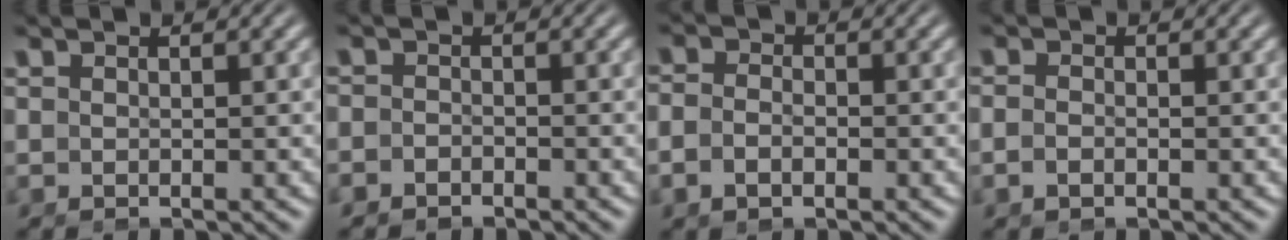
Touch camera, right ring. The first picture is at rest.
{"total": 2.0, "force": [-1.8, 0.8, -0.2], "torque": [-0.003, -0.016, -0.027]}
{"total": 2.3, "force": [-1.1, 1.6, 1.4], "torque": [-0.035, -0.009, -0.019]}
{"total": 1.1, "force": [-0.8, 0.3, 0.8], "torque": [-0.020, -0.006, -0.013]}